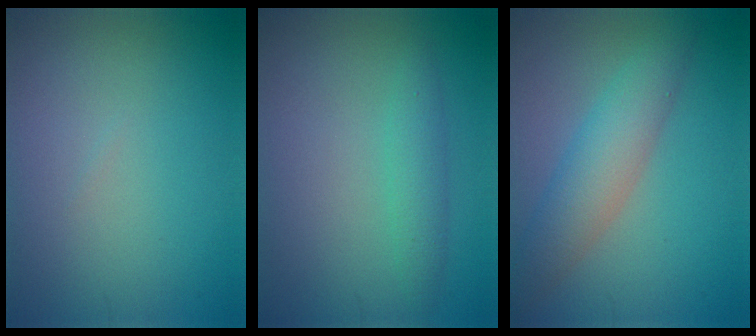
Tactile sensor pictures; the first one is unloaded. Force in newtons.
{"total": 2.0, "press": 2.0, "slide": 0.1}
{"total": 4.5, "press": 4.5, "slide": 0.1}